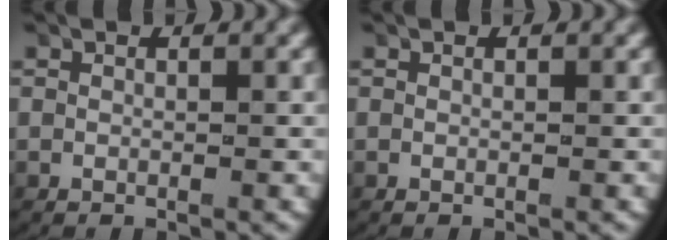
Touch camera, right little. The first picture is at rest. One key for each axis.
{"total": 0.0}